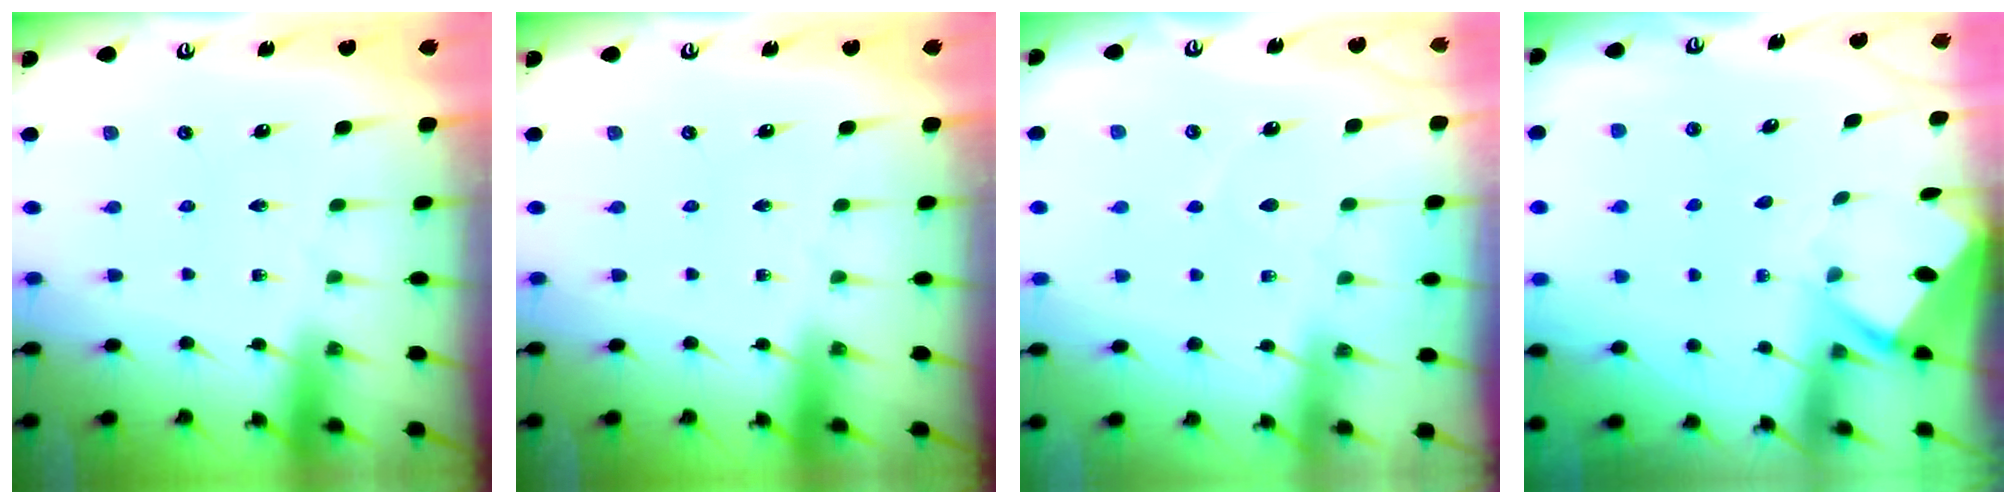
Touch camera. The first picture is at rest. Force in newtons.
{"total": 0.0}
{"total": 6.7, "press": 6.7, "slide": 0.7}
{"total": 3.7, "press": 3.7, "slide": 0.3}